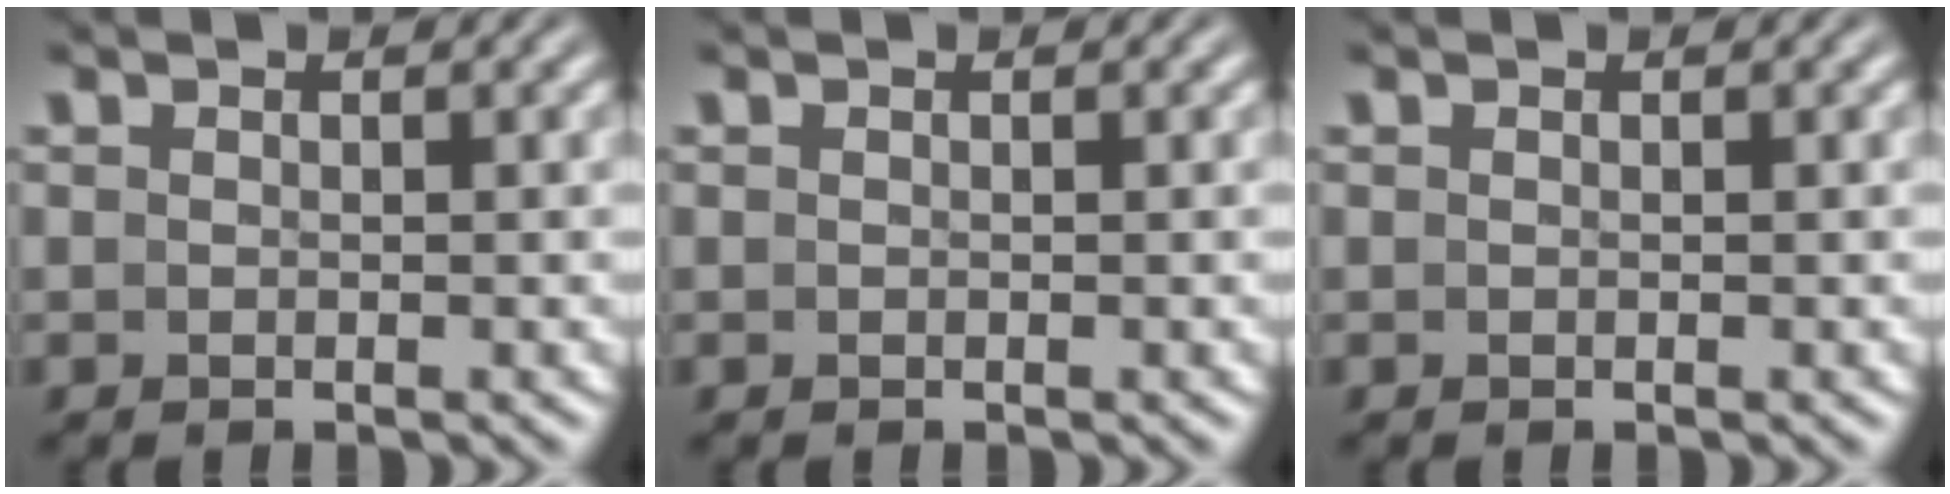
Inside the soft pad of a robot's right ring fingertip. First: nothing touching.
{"total": 0.0}
{"total": 0.0}